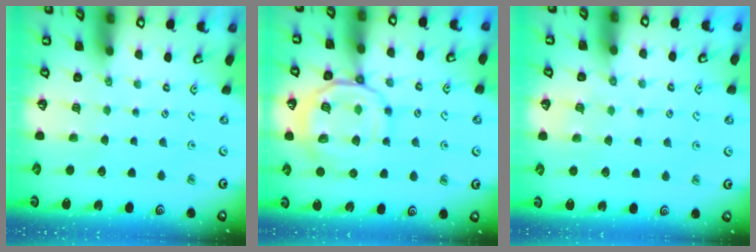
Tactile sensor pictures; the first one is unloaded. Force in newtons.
{"total": 14.0, "press": 13.9, "slide": 1.5}
{"total": 4.8, "press": 4.8, "slide": 0.7}